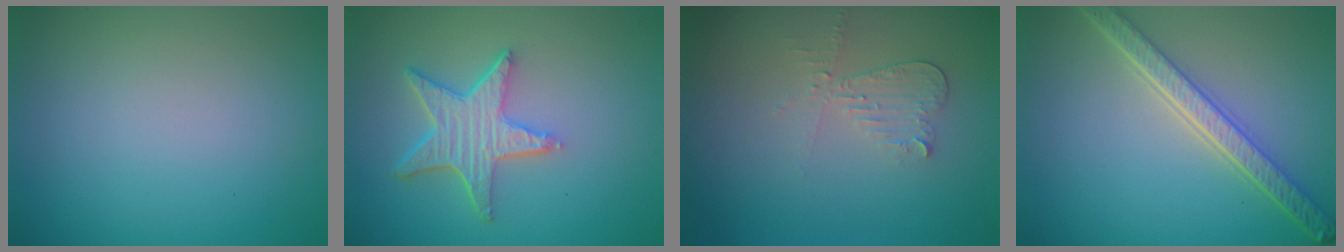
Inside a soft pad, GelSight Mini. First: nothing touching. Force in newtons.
{"total": 5.1, "press": 4.1, "slide": 3.1}
{"total": 2.1, "press": 2.0, "slide": 0.5}
{"total": 5.2, "press": 4.0, "slide": 3.3}